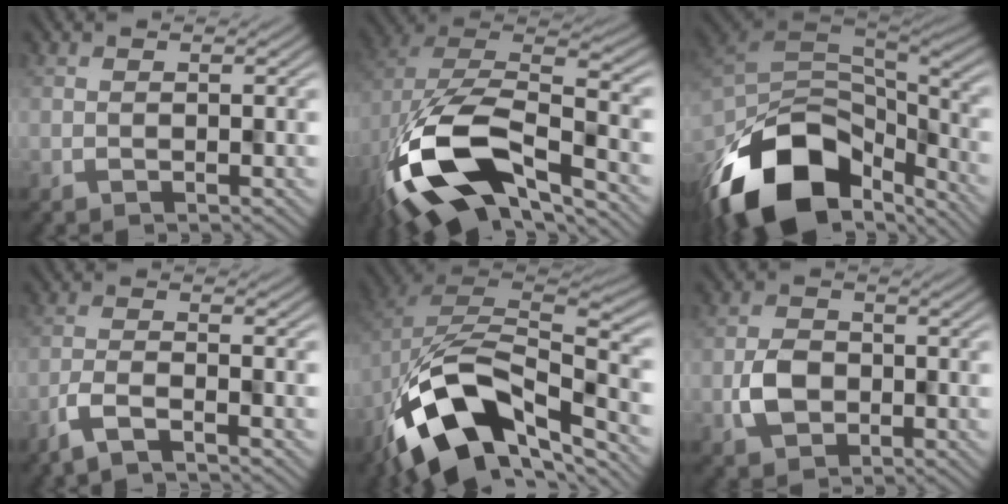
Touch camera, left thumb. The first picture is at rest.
{"total": 17.1, "force": [-7.8, 8.3, 12.8], "torque": [-0.277, -0.034, -0.126]}
{"total": 17.1, "force": [-10.5, 9.8, 9.3], "torque": [-0.203, -0.053, -0.160]}
{"total": 3.7, "force": [-3.2, 0.6, 1.7], "torque": [-0.027, -0.002, -0.064]}
{"total": 15.3, "force": [-8.2, 7.9, 10.3], "torque": [-0.190, -0.010, -0.150]}
{"total": 3.2, "force": [-1.4, 2.7, 1.1], "torque": [-0.023, -0.006, -0.023]}